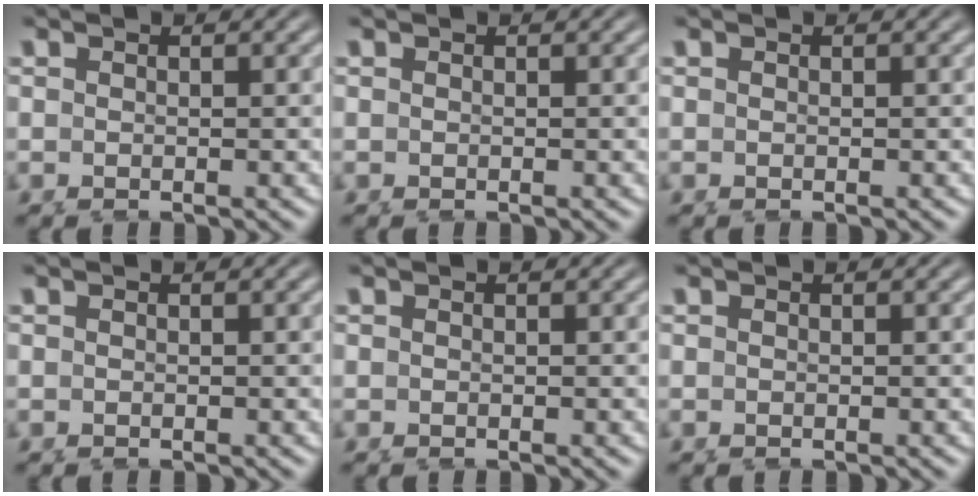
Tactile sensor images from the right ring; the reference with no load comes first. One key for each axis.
{"total": 0.0}
{"total": 0.0}
{"total": 0.0}
{"total": 0.0}
{"total": 0.0}